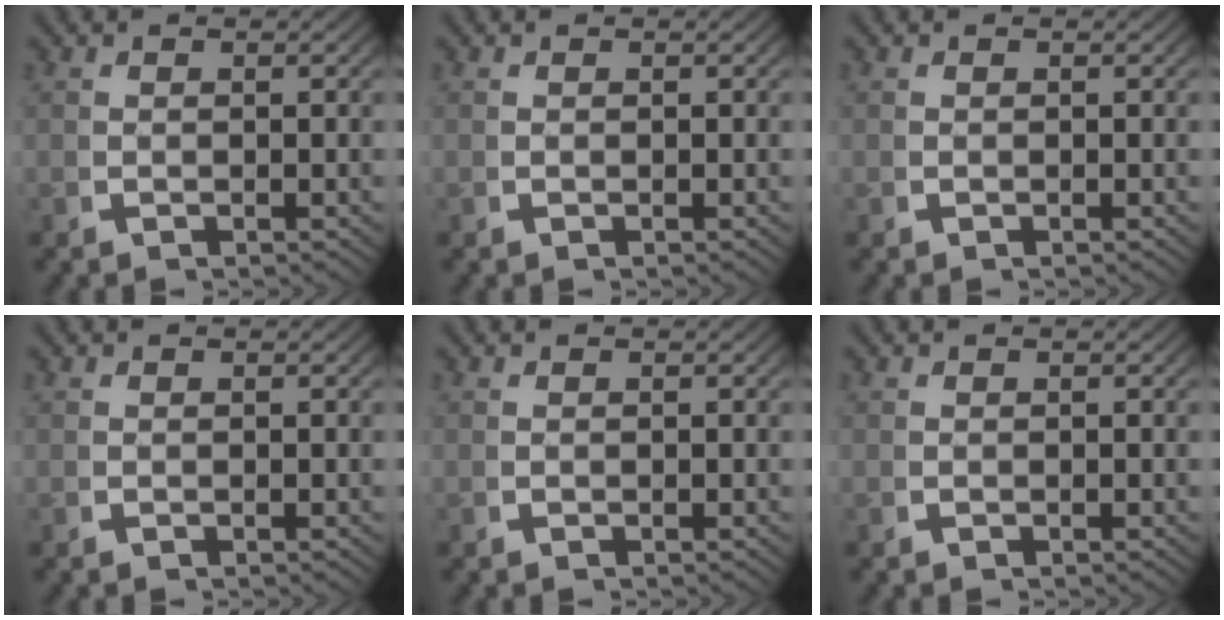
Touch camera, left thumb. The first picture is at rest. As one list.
[{"total": 0.0}, {"total": 0.0}, {"total": 0.0}, {"total": 0.0}, {"total": 0.0}]